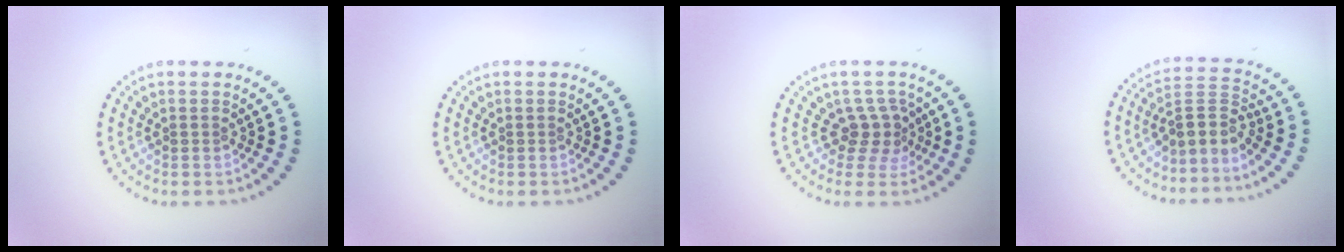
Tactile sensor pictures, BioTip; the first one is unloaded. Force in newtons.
{"total": 0.0}
{"total": 2.6, "press": 2.0, "slide": 1.8}
{"total": 3.0, "press": 2.2, "slide": 2.0}